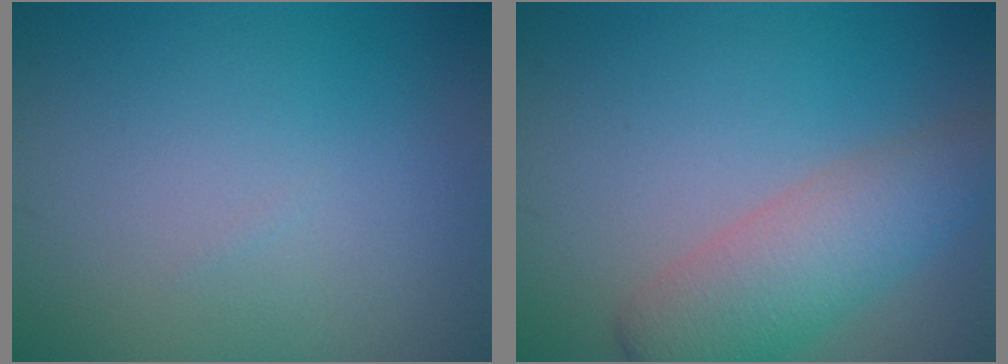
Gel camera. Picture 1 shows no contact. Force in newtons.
{"total": 5.1, "press": 5.1, "slide": 0.2}